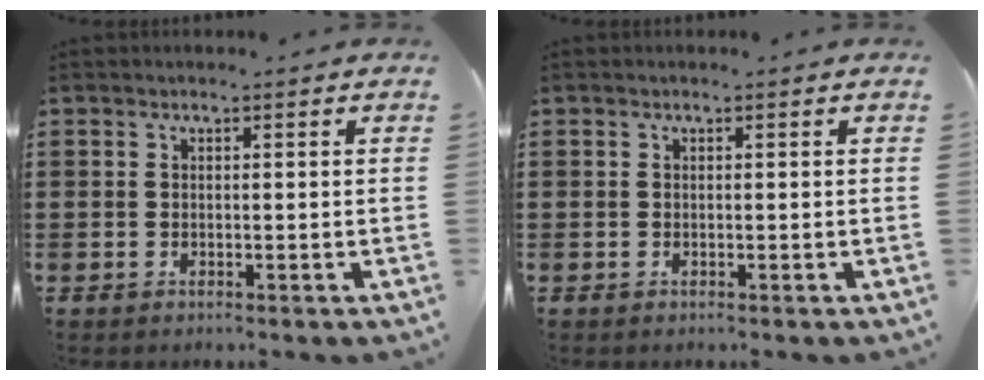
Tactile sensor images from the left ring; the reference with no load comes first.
{"total": 0.0}